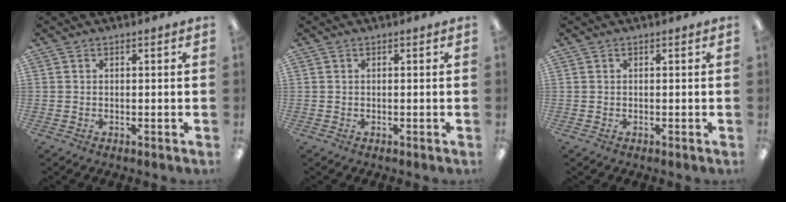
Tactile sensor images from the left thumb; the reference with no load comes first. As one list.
[{"total": 0.0}, {"total": 0.0}]